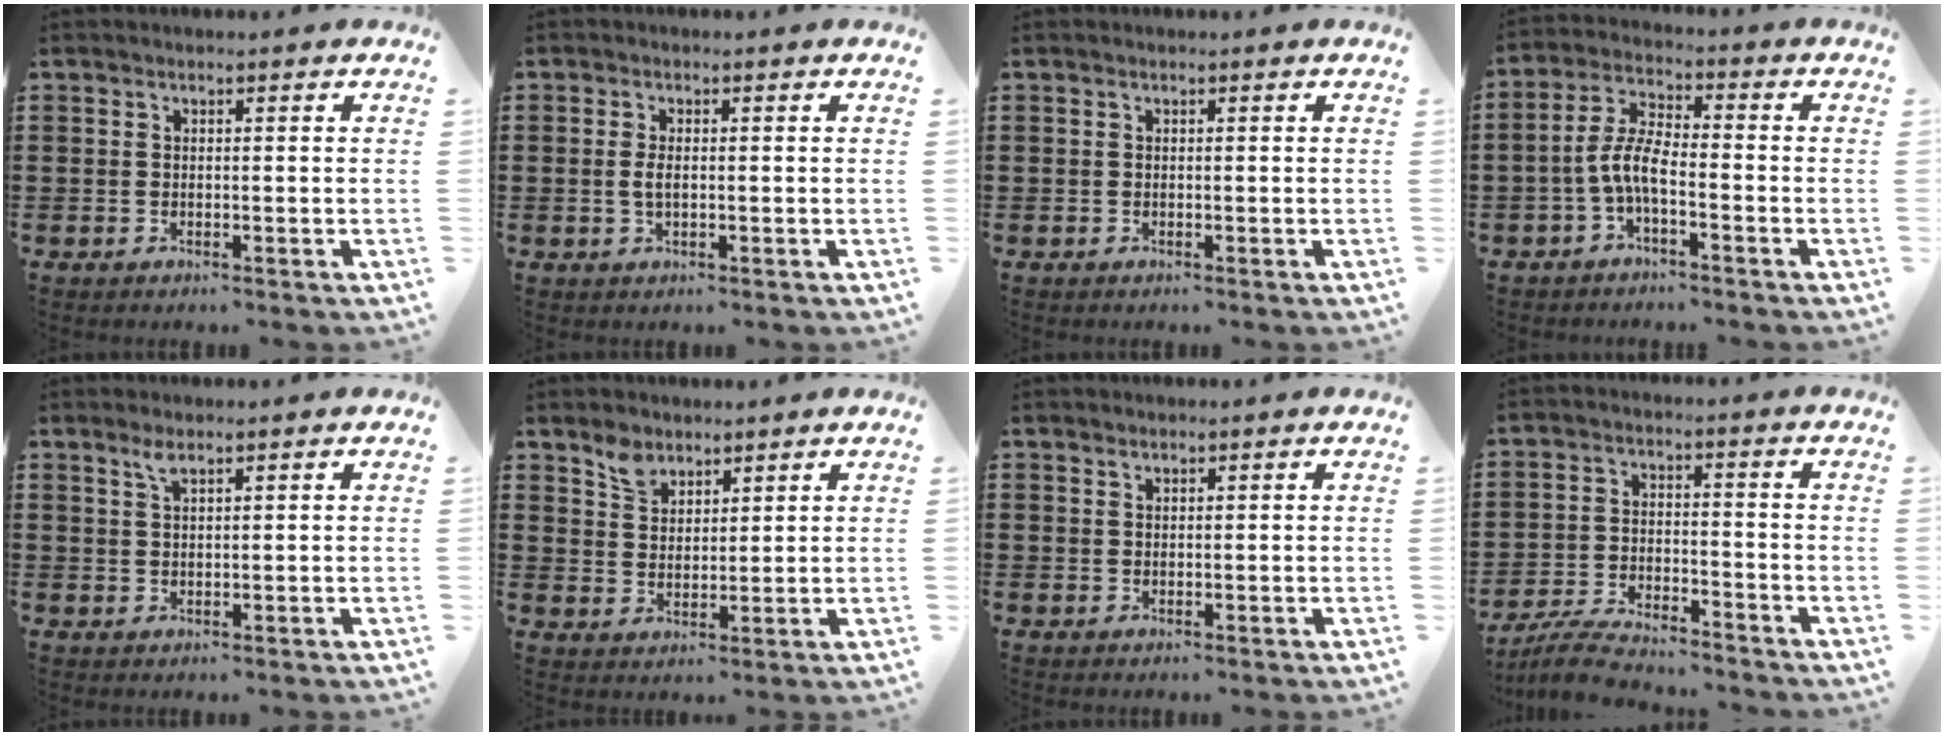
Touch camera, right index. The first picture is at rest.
{"total": 2.1, "force": [0.0, 0.8, 1.9], "torque": [-0.045, -0.001, -0.004]}
{"total": 0.0}
{"total": 6.1, "force": [-2.3, 1.8, 5.3], "torque": [-0.128, -0.006, -0.050]}
{"total": 1.8, "force": [1.3, 0.4, 1.2], "torque": [-0.027, 0.001, 0.024]}
{"total": 4.0, "force": [3.1, 2.3, 1.0], "torque": [-0.023, 0.003, 0.060]}
{"total": 0.8, "force": [0.8, 0.4, 0.0], "torque": [-0.001, 0.001, 0.015]}
{"total": 5.6, "force": [-5.4, 0.7, 1.6], "torque": [-0.039, 0.002, -0.106]}